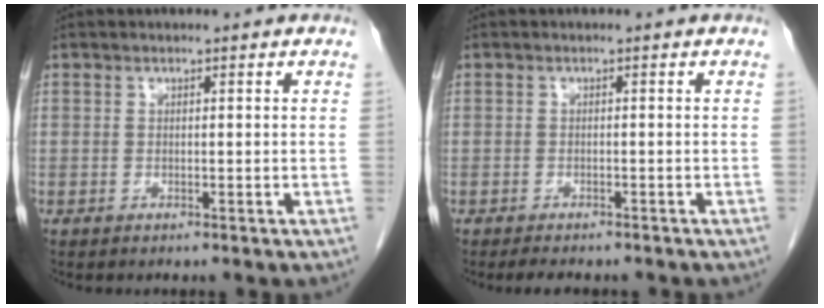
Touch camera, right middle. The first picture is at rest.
{"total": 4.1, "force": [-3.5, 1.3, 1.8], "torque": [-0.028, -0.008, -0.043]}